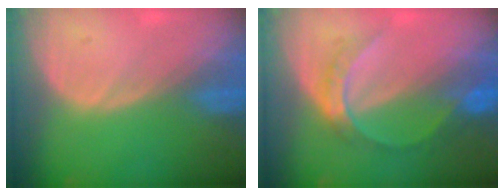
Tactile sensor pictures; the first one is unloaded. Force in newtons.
{"total": 6.7, "press": 5.7, "slide": 3.4}